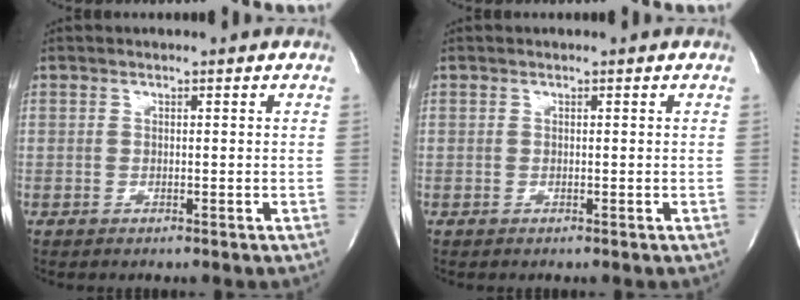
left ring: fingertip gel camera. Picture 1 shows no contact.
{"total": 0.0}